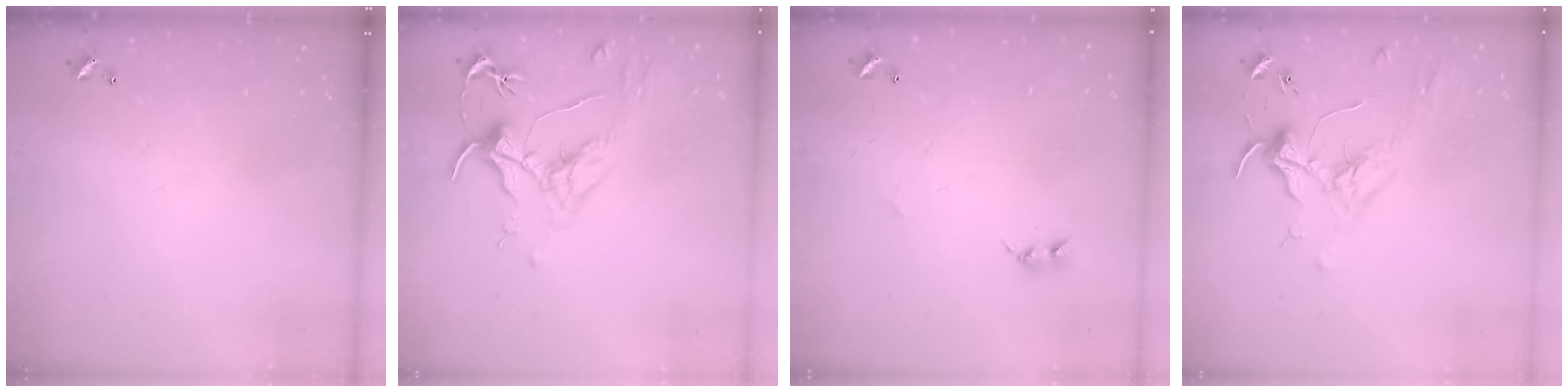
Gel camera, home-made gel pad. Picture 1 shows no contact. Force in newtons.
{"total": 1.7, "press": 1.4, "slide": 0.9}
{"total": 2.4, "press": 2.4, "slide": 0.4}
{"total": 1.7, "press": 1.5, "slide": 0.8}